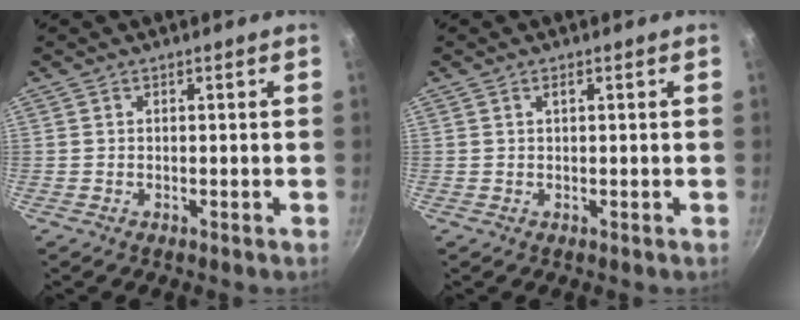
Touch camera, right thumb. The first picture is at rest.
{"total": 0.7, "force": [0.3, 0.2, 0.7], "torque": [-0.012, 0.003, 0.006]}